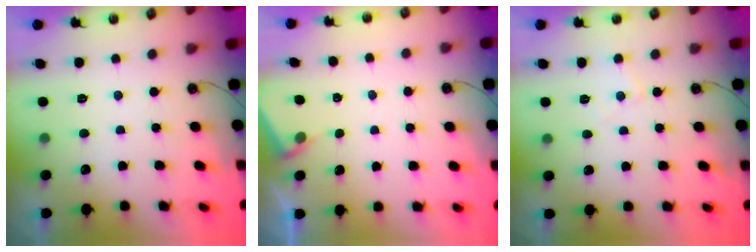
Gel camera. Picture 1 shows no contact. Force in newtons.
{"total": 3.0, "press": 2.9, "slide": 0.4}
{"total": 5.0, "press": 4.9, "slide": 0.7}